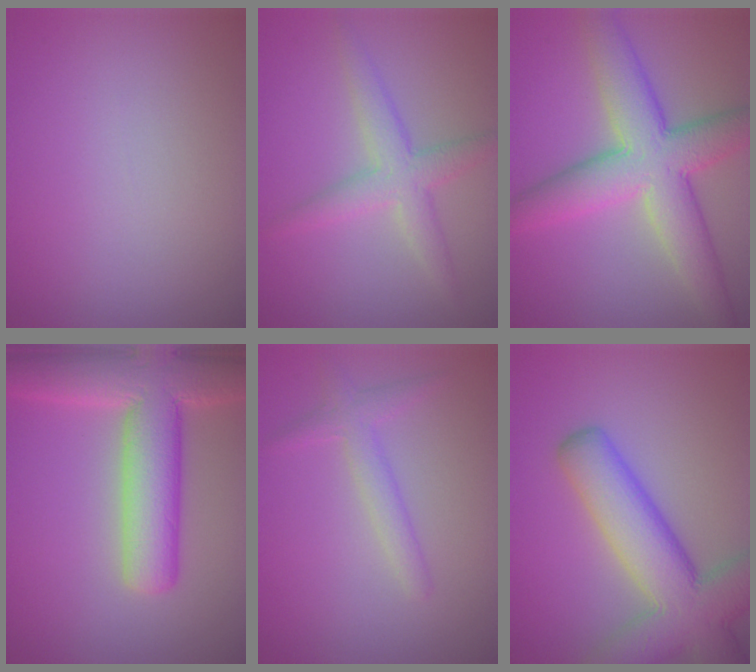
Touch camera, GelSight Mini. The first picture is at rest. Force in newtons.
{"total": 3.5, "press": 3.5, "slide": 0.1}
{"total": 8.4, "press": 8.4, "slide": 0.3}
{"total": 9.0, "press": 8.9, "slide": 0.5}
{"total": 2.2, "press": 2.2, "slide": 0.1}
{"total": 9.4, "press": 9.4, "slide": 0.5}